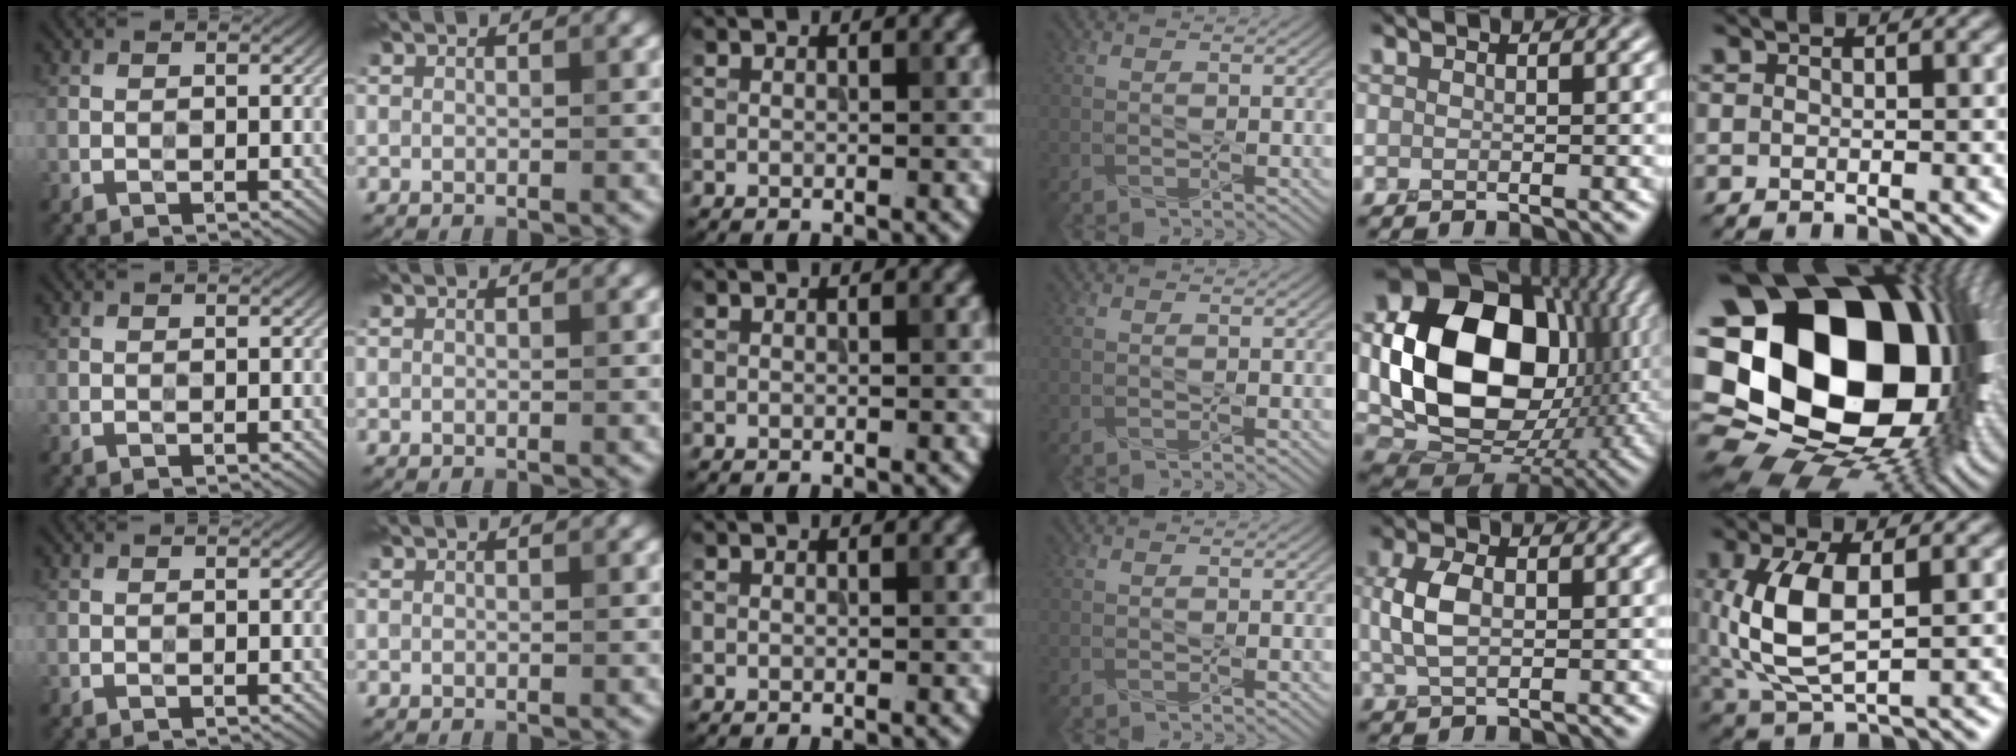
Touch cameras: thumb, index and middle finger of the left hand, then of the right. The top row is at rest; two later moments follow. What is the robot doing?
{"motion": "press", "object": "stapler"}